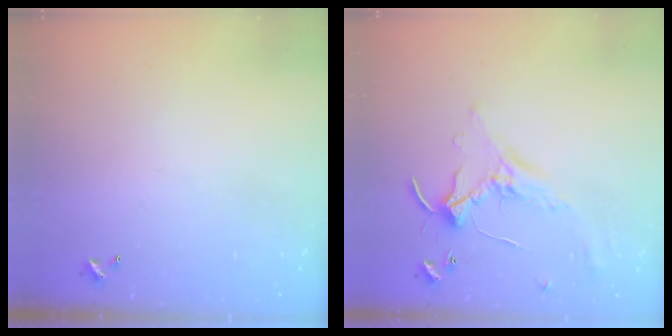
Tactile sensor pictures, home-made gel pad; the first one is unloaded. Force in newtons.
{"total": 0.8, "press": 0.7, "slide": 0.4}